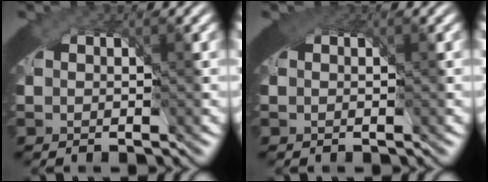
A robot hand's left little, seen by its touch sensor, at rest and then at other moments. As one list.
[{"total": 1.5, "force": [0.8, 0.9, 0.9], "torque": [-0.017, -0.003, 0.013]}]